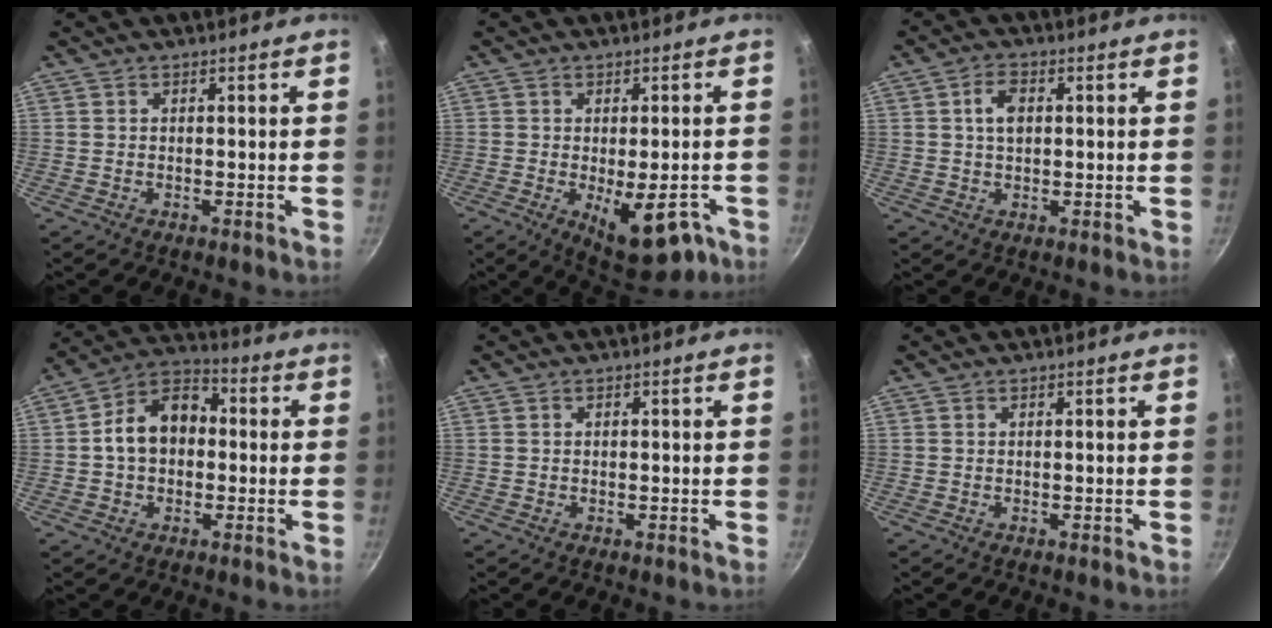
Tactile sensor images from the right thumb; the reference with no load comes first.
{"total": 11.6, "force": [-4.4, 5.0, 9.5], "torque": [-0.091, 0.005, -0.046]}
{"total": 4.4, "force": [0.9, 2.7, 3.3], "torque": [-0.047, 0.005, 0.013]}
{"total": 11.6, "force": [0.1, 8.5, 7.9], "torque": [-0.099, 0.037, -0.017]}
{"total": 0.0}
{"total": 0.0}